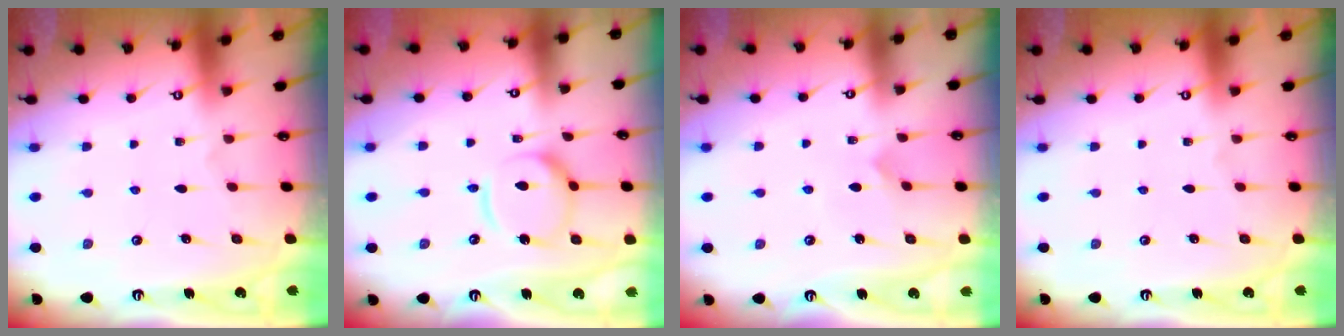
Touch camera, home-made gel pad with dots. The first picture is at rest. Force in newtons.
{"total": 13.7, "press": 13.6, "slide": 1.2}
{"total": 2.8, "press": 2.8, "slide": 0.3}
{"total": 0.0}